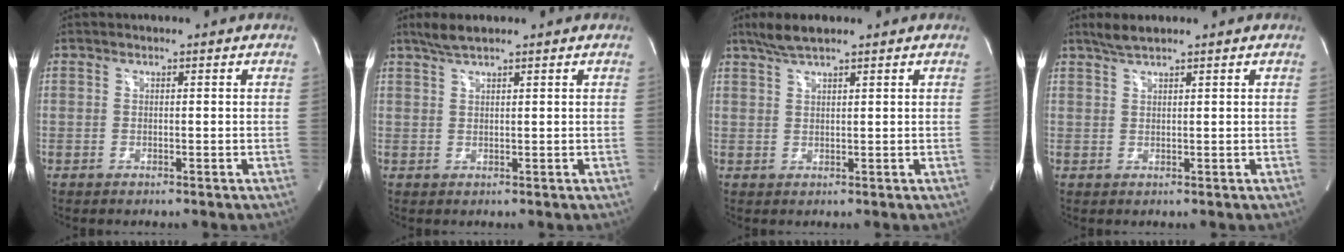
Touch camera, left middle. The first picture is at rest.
{"total": 2.8, "force": [2.3, 0.2, 1.6], "torque": [-0.039, 0.008, 0.048]}
{"total": 3.9, "force": [3.1, 0.4, 2.3], "torque": [-0.055, 0.012, 0.063]}
{"total": 2.4, "force": [2.1, 0.0, 1.2], "torque": [-0.030, 0.008, 0.043]}